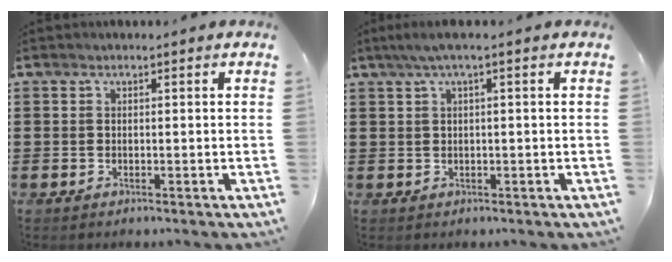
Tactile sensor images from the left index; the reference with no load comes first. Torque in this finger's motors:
{"motor_torque": [0.69, -0.36, 0.29, 0.08]}